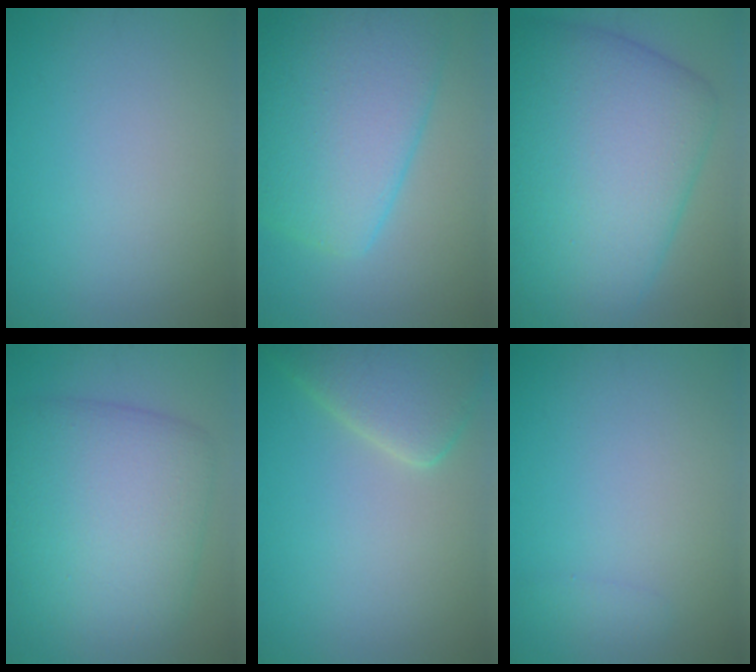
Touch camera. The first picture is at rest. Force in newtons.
{"total": 10.3, "press": 10.3, "slide": 0.4}
{"total": 14.6, "press": 14.6, "slide": 0.1}
{"total": 10.0, "press": 10.0, "slide": 0.4}
{"total": 5.3, "press": 5.3, "slide": 0.4}
{"total": 0.8, "press": 0.8, "slide": 0.0}